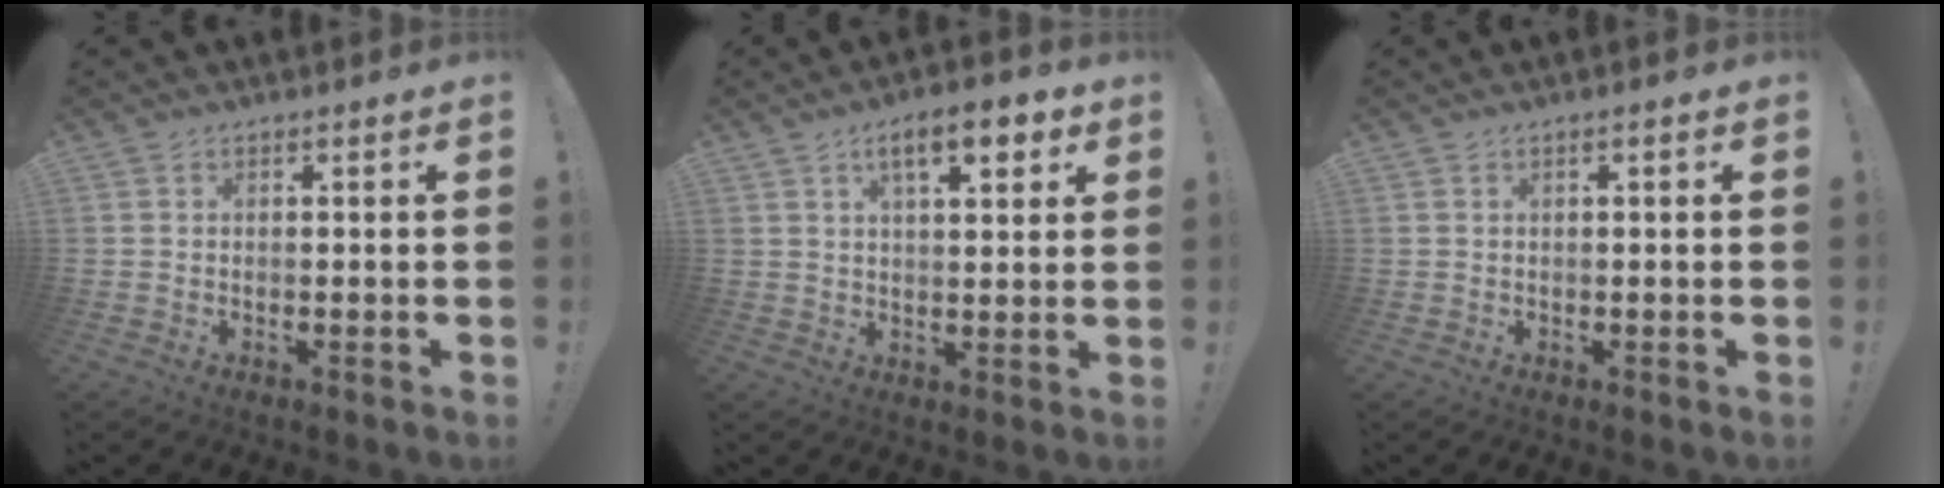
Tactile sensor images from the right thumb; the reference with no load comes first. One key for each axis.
{"total": 9.4, "fx": 4.6, "fy": 3.3, "fz": 7.6, "tx": -0.104, "ty": -0.014, "tz": 0.072}
{"total": 0.8, "fx": 0.0, "fy": -0.2, "fz": 0.8, "tx": -0.018, "ty": 0.001, "tz": -0.002}